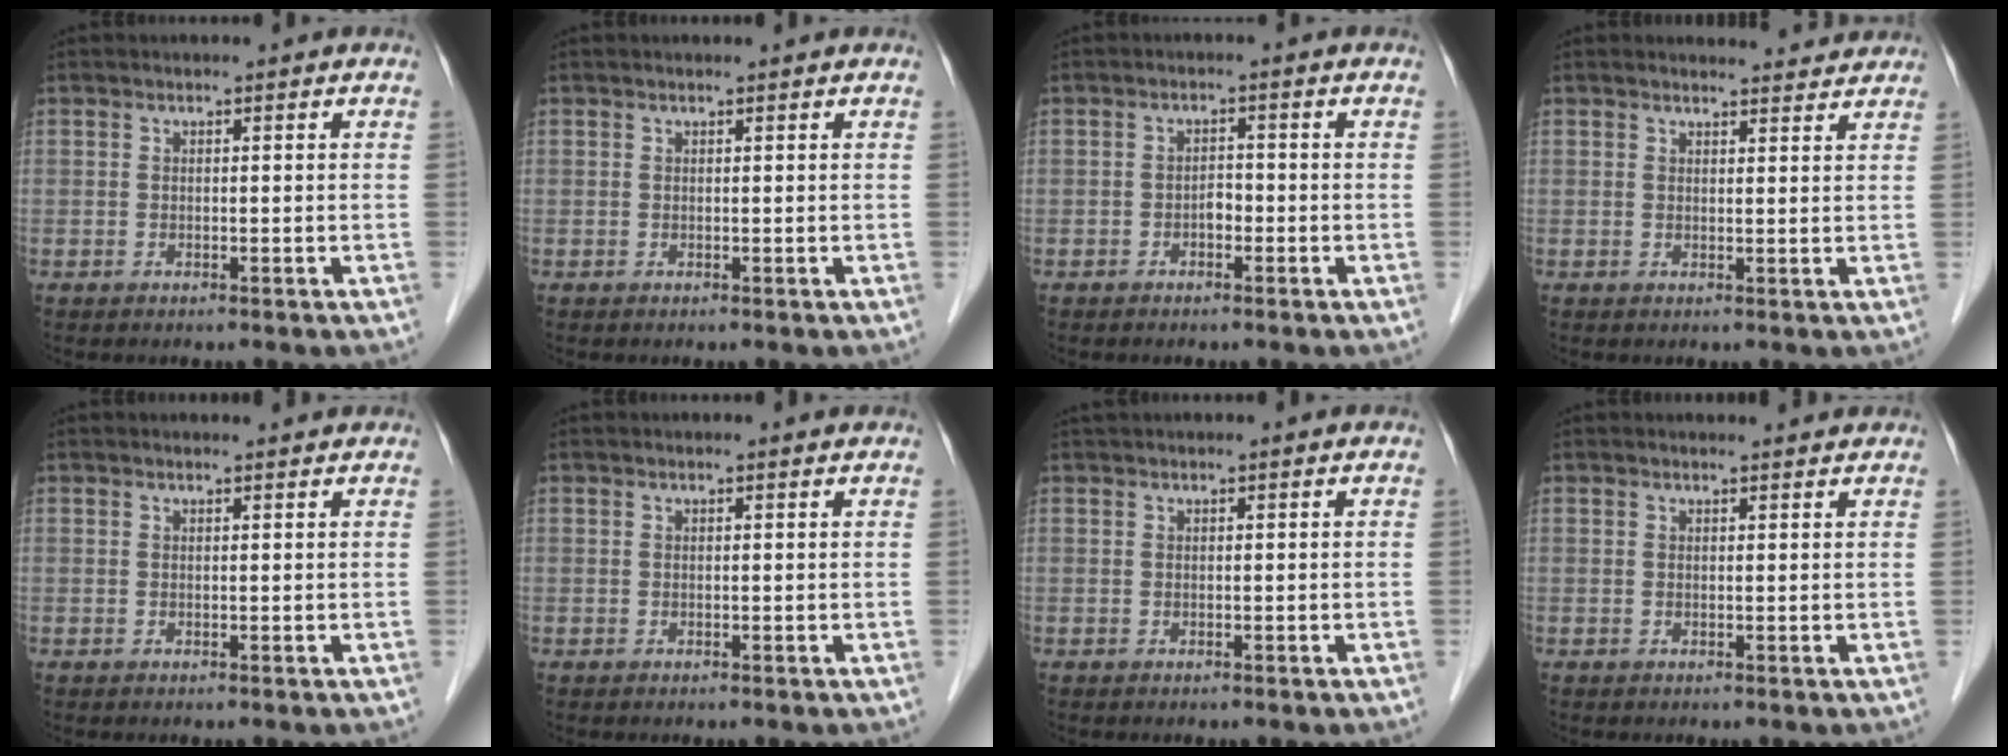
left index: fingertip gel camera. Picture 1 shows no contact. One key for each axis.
{"total": 0.8, "fx": 0.7, "fy": 0.0, "fz": 0.3, "tx": -0.008, "ty": 0.006, "tz": 0.010}
{"total": 1.6, "fx": -0.8, "fy": 0.8, "fz": 1.1, "tx": -0.014, "ty": 0.004, "tz": -0.017}
{"total": 4.8, "fx": 4.7, "fy": 0.8, "fz": 0.5, "tx": -0.008, "ty": 0.004, "tz": 0.046}
{"total": 2.3, "fx": 2.2, "fy": 0.2, "fz": 0.5, "tx": -0.011, "ty": 0.007, "tz": 0.025}
{"total": 1.2, "fx": 1.1, "fy": 0.1, "fz": 0.2, "tx": -0.013, "ty": 0.004, "tz": 0.011}
{"total": 1.9, "fx": 1.7, "fy": 0.0, "fz": 0.7, "tx": -0.009, "ty": 0.025, "tz": 0.029}
{"total": 2.8, "fx": 2.7, "fy": 0.3, "fz": 0.5, "tx": -0.014, "ty": 0.006, "tz": 0.029}